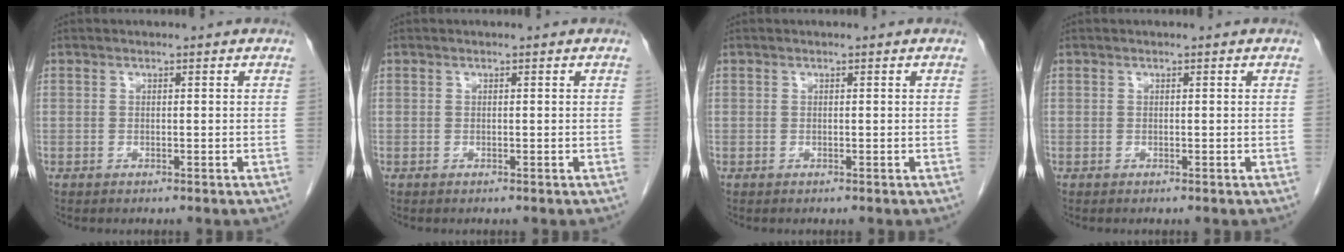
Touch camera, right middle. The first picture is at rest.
{"total": 0.0}
{"total": 0.0}
{"total": 0.0}